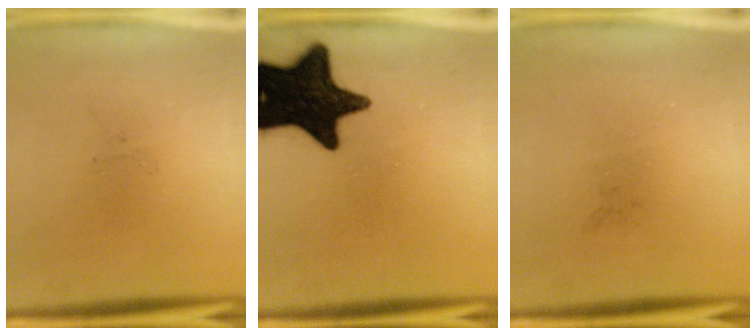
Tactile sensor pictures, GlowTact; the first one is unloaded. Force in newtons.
{"total": 18.8}
{"total": 0.0}